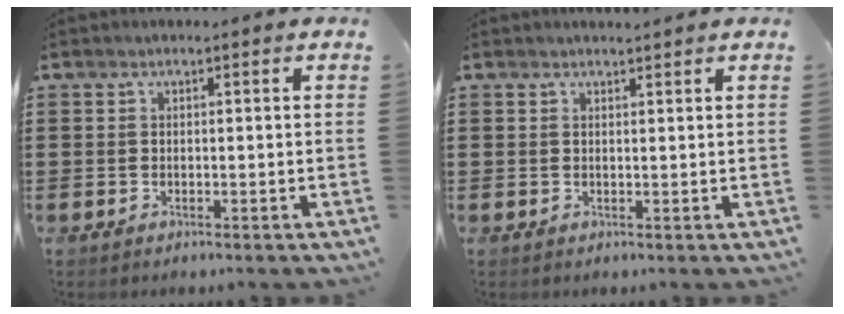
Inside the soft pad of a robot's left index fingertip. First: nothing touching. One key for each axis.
{"total": 1.1, "fx": 1.1, "fy": -0.1, "fz": 0.4, "tx": -0.009, "ty": -0.002, "tz": 0.021}